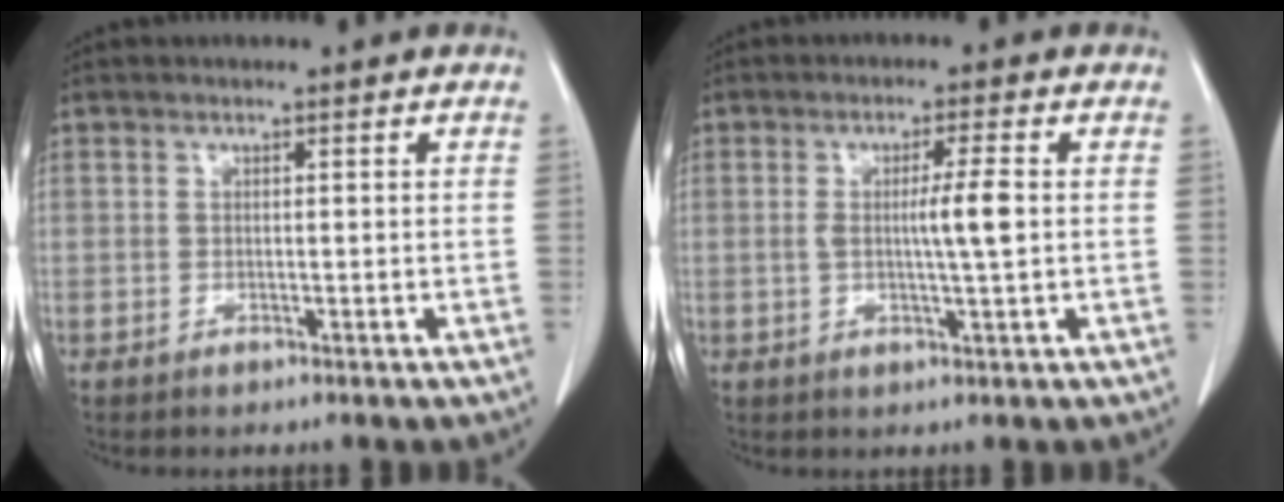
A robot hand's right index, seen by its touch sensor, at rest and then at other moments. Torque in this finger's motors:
{"motor_torque": [0.30, -0.03, 0.17, 0.05]}